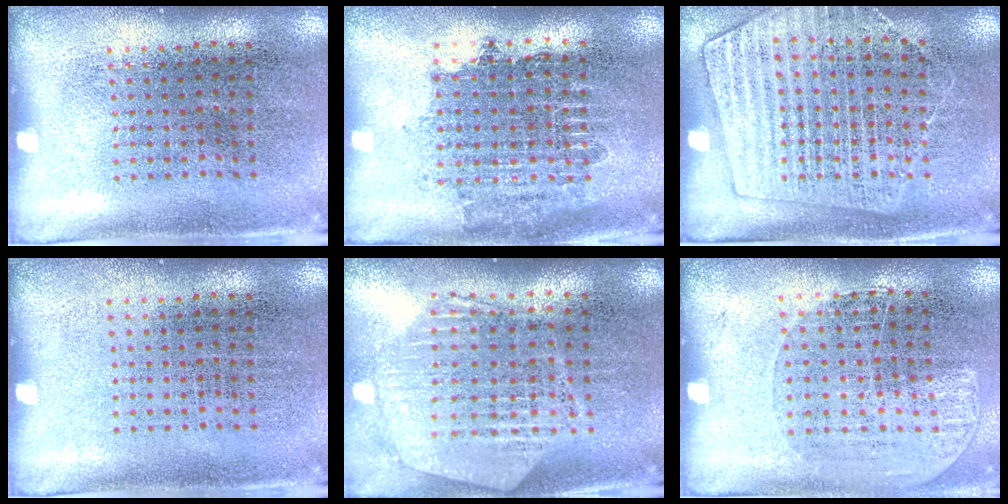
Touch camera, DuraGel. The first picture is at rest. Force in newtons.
{"total": 1.8, "press": 1.4, "slide": 1.1}
{"total": 1.5, "press": 1.5, "slide": 0.2}
{"total": 0.0}
{"total": 1.2, "press": 1.1, "slide": 0.2}
{"total": 1.1, "press": 0.9, "slide": 0.6}